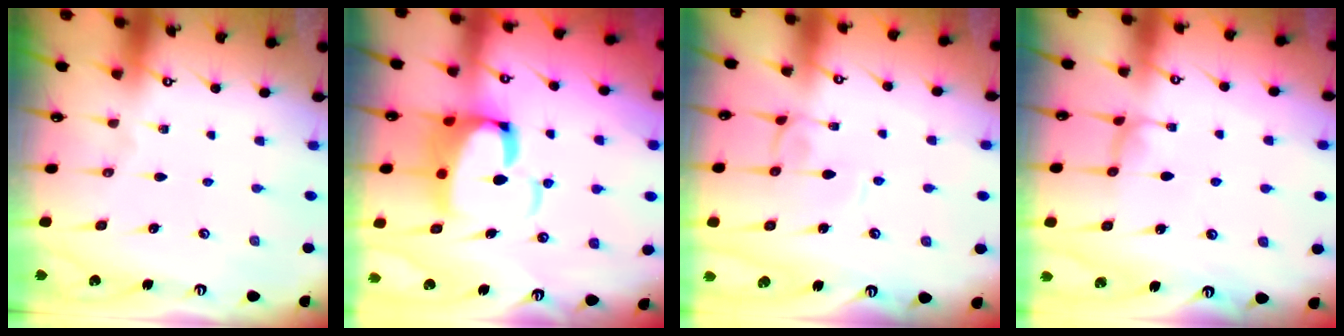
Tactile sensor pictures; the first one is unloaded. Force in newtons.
{"total": 9.3, "press": 9.3, "slide": 1.2}
{"total": 1.6, "press": 1.6, "slide": 0.1}
{"total": 0.6, "press": 0.6, "slide": 0.3}